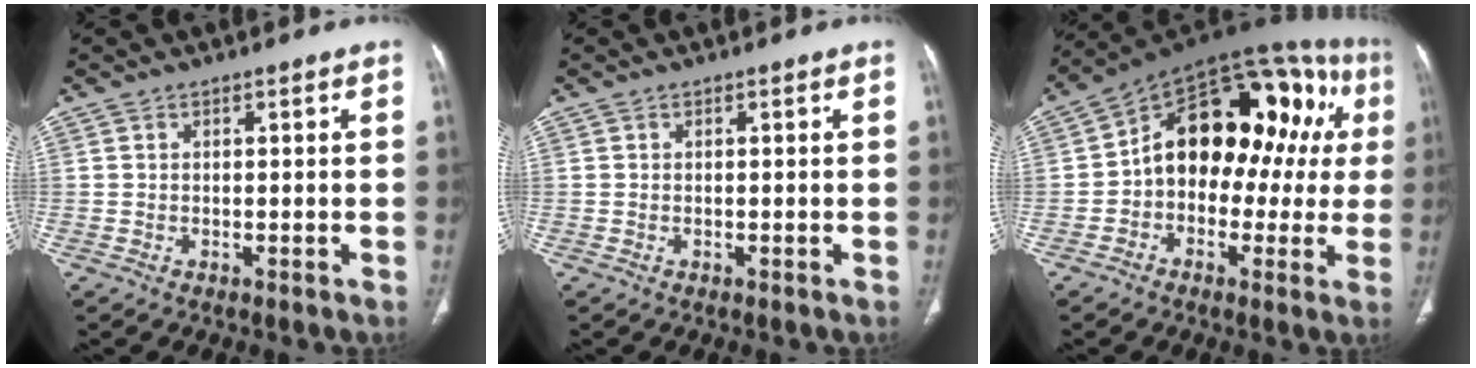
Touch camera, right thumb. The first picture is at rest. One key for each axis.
{"total": 0.0}
{"total": 22.1, "fx": 1.7, "fy": 14.2, "fz": 16.8, "tx": -0.188, "ty": 0.060, "tz": 0.016}